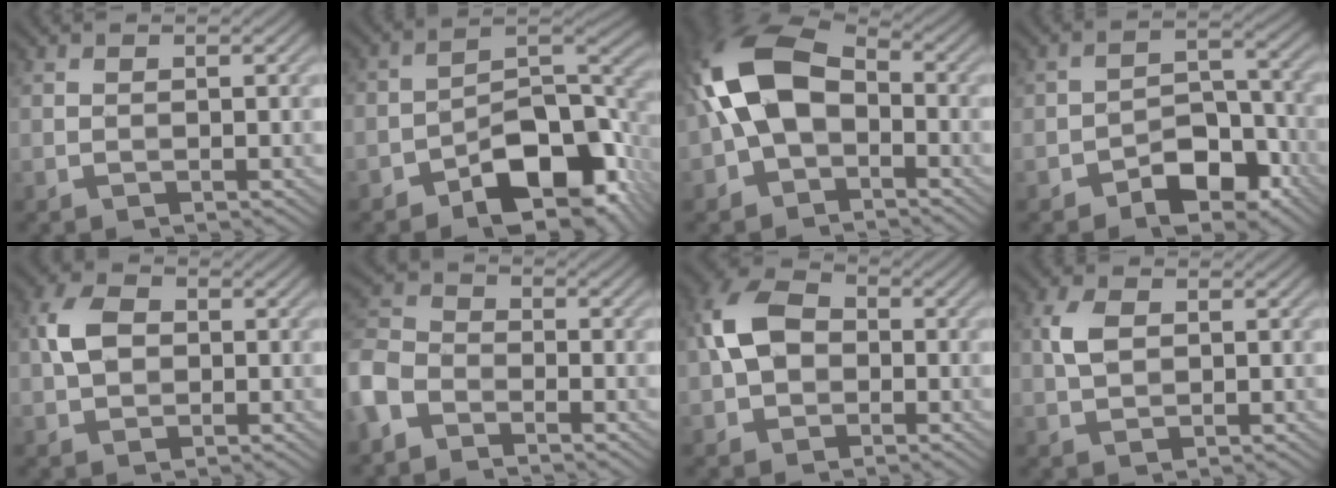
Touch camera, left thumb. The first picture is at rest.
{"total": 12.9, "force": [-7.1, 6.8, 8.3], "torque": [-0.120, -0.008, -0.129]}
{"total": 12.0, "force": [-1.8, 7.8, 9.0], "torque": [-0.208, 0.017, -0.056]}
{"total": 7.3, "force": [-4.4, 4.4, 3.8], "torque": [-0.042, 0.003, -0.082]}
{"total": 4.2, "force": [0.2, 3.2, 2.7], "torque": [-0.065, 0.006, -0.003]}
{"total": 6.8, "force": [-4.7, 3.7, 3.3], "torque": [-0.088, -0.003, -0.116]}
{"total": 7.1, "force": [-0.3, 5.3, 4.6], "torque": [-0.102, 0.014, -0.020]}
{"total": 3.0, "force": [0.7, 1.9, 2.1], "torque": [-0.054, 0.005, 0.014]}